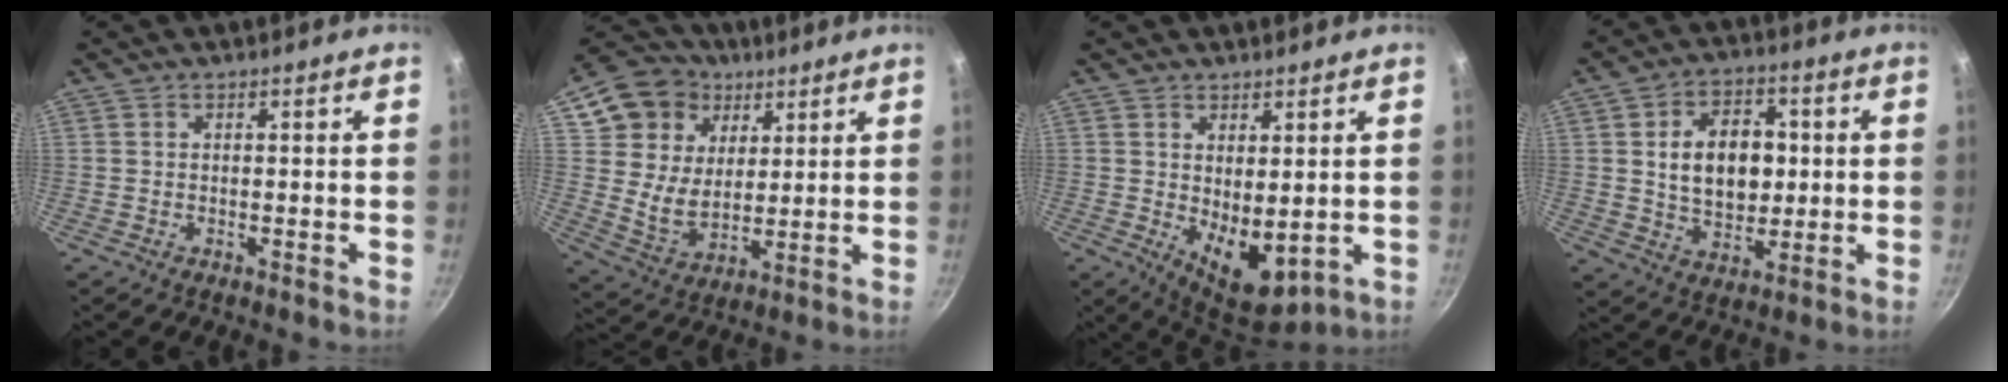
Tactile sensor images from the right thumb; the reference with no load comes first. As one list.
[{"total": 14.7, "force": [6.4, 11.7, 6.3], "torque": [-0.089, -0.004, 0.112]}, {"total": 8.8, "force": [0.5, 4.7, 7.5], "torque": [-0.087, -0.029, 0.024]}, {"total": 13.2, "force": [1.5, 9.1, 9.5], "torque": [-0.114, 0.000, 0.026]}]